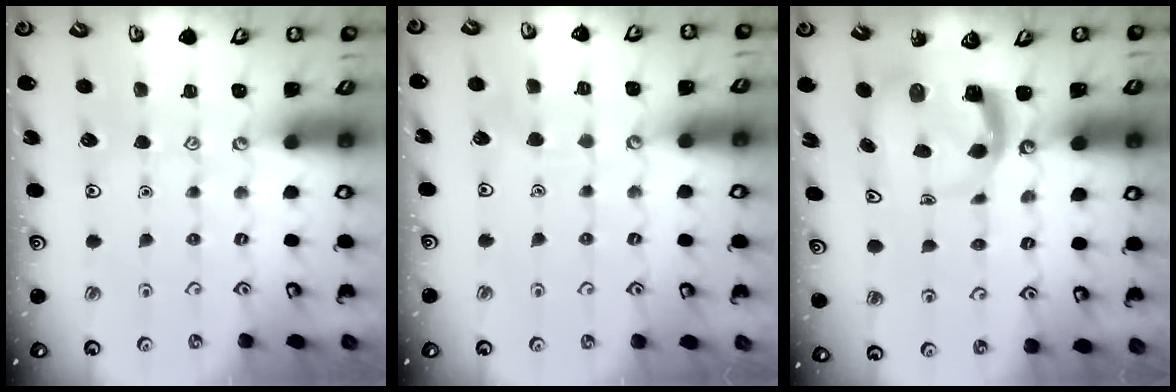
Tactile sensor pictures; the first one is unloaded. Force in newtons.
{"total": 2.7, "press": 2.7, "slide": 0.2}
{"total": 5.2, "press": 5.1, "slide": 0.7}